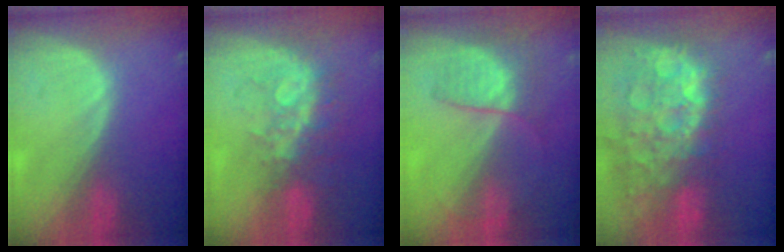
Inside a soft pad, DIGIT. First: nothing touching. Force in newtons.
{"total": 8.4, "press": 7.0, "slide": 4.5}
{"total": 6.7, "press": 5.9, "slide": 3.2}
{"total": 15.0, "press": 12.2, "slide": 8.8}